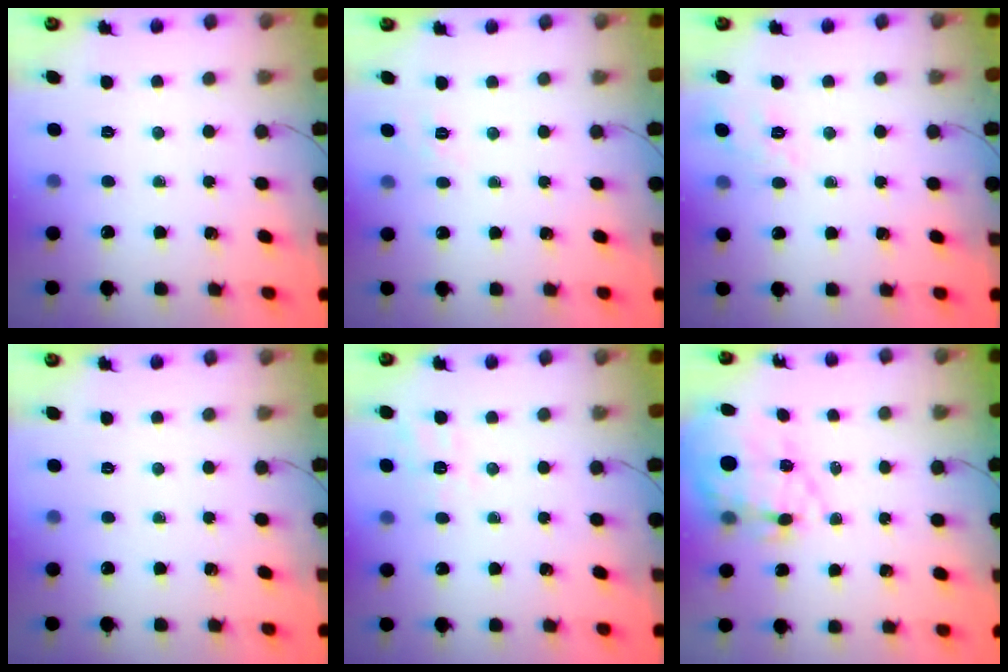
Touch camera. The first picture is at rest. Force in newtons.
{"total": 1.9, "press": 1.3, "slide": 1.4}
{"total": 2.1, "press": 1.6, "slide": 1.5}
{"total": 0.0}
{"total": 2.4, "press": 1.0, "slide": 2.2}
{"total": 16.3, "press": 16.0, "slide": 3.4}